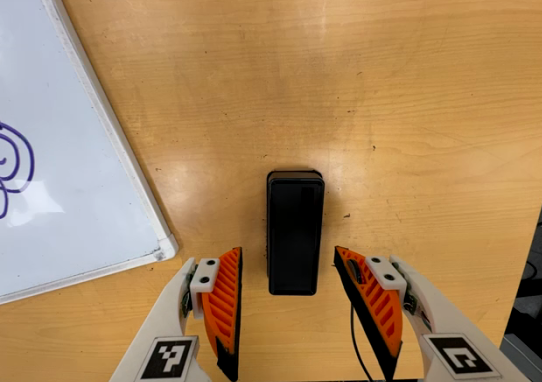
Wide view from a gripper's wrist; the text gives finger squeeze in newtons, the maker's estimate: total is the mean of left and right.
{"total": 0.0}